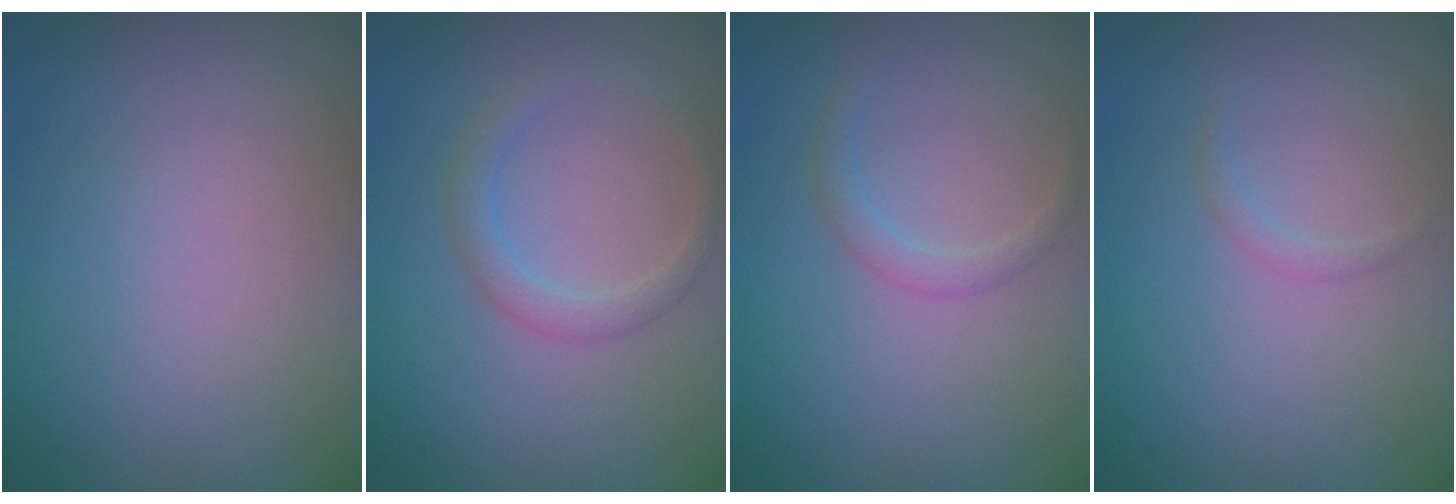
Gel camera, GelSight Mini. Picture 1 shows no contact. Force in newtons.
{"total": 2.0, "press": 2.0, "slide": 0.0}
{"total": 1.4, "press": 1.4, "slide": 0.1}
{"total": 0.7, "press": 0.7, "slide": 0.0}